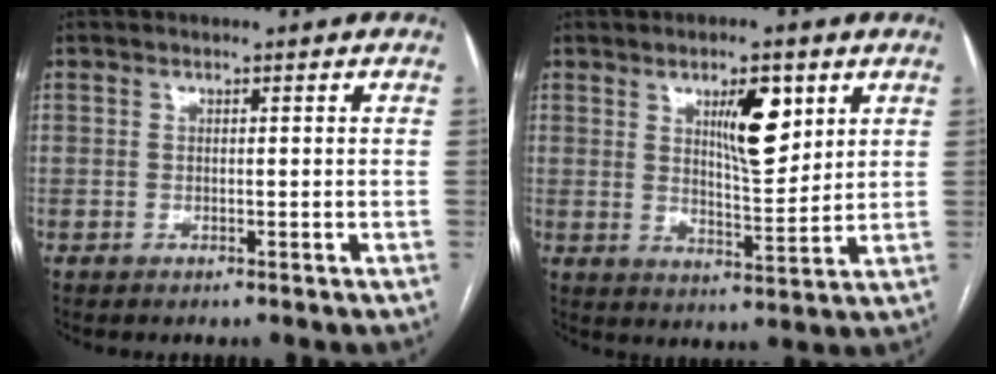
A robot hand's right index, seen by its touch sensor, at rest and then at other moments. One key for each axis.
{"total": 8.2, "fx": 3.6, "fy": 2.2, "fz": 7.0, "tx": -0.116, "ty": -0.003, "tz": 0.063}